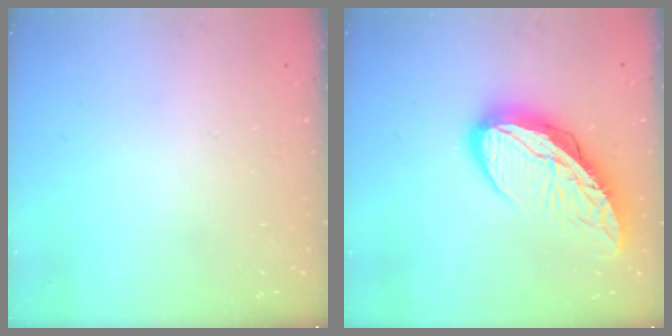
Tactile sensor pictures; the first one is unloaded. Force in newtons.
{"total": 14.3, "press": 14.3, "slide": 1.6}